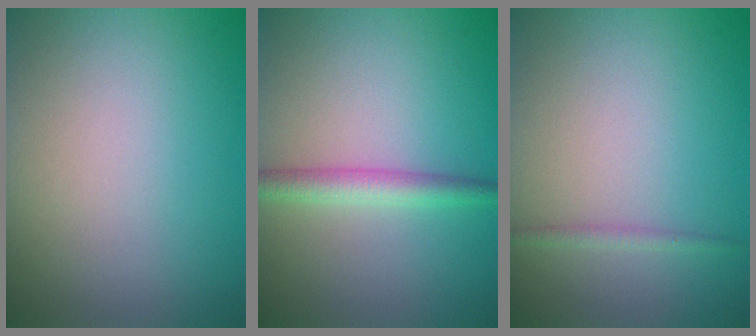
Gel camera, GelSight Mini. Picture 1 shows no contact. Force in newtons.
{"total": 2.5, "press": 2.5, "slide": 0.1}
{"total": 0.9, "press": 0.9, "slide": 0.1}